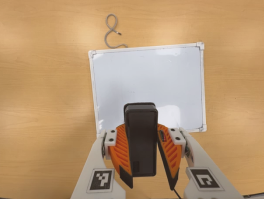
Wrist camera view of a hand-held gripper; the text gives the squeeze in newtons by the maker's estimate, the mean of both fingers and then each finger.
{"total": 11.1, "left": 10.2, "right": 12.1}